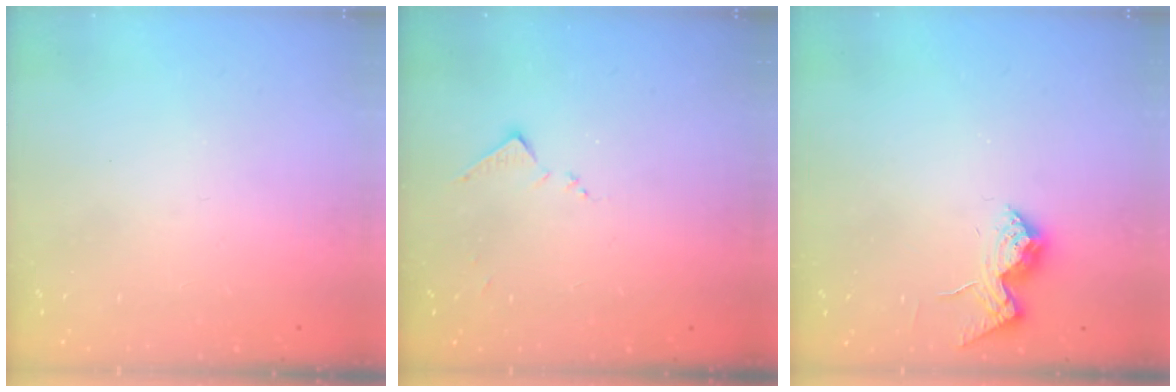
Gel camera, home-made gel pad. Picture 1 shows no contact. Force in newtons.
{"total": 7.5, "press": 7.5, "slide": 0.6}
{"total": 12.6, "press": 12.6, "slide": 0.5}